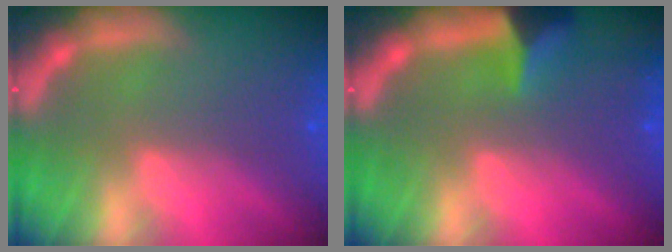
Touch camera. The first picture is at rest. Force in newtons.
{"total": 3.5}